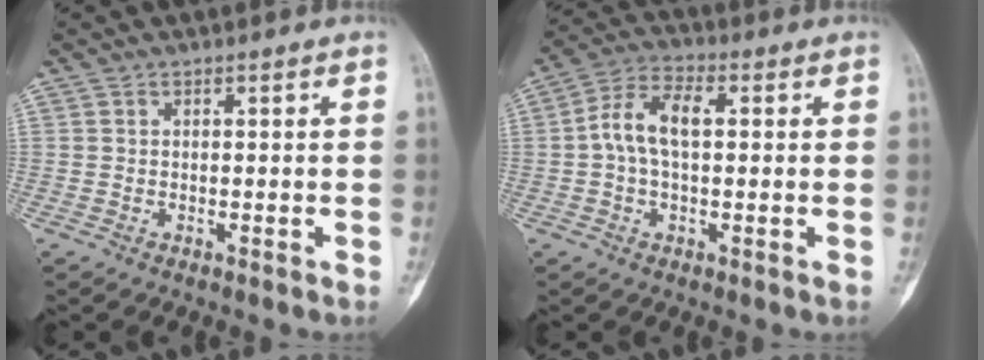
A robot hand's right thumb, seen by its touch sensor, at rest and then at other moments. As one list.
[{"total": 8.3, "force": [0.7, 4.6, 6.9], "torque": [-0.129, 0.029, 0.009]}]